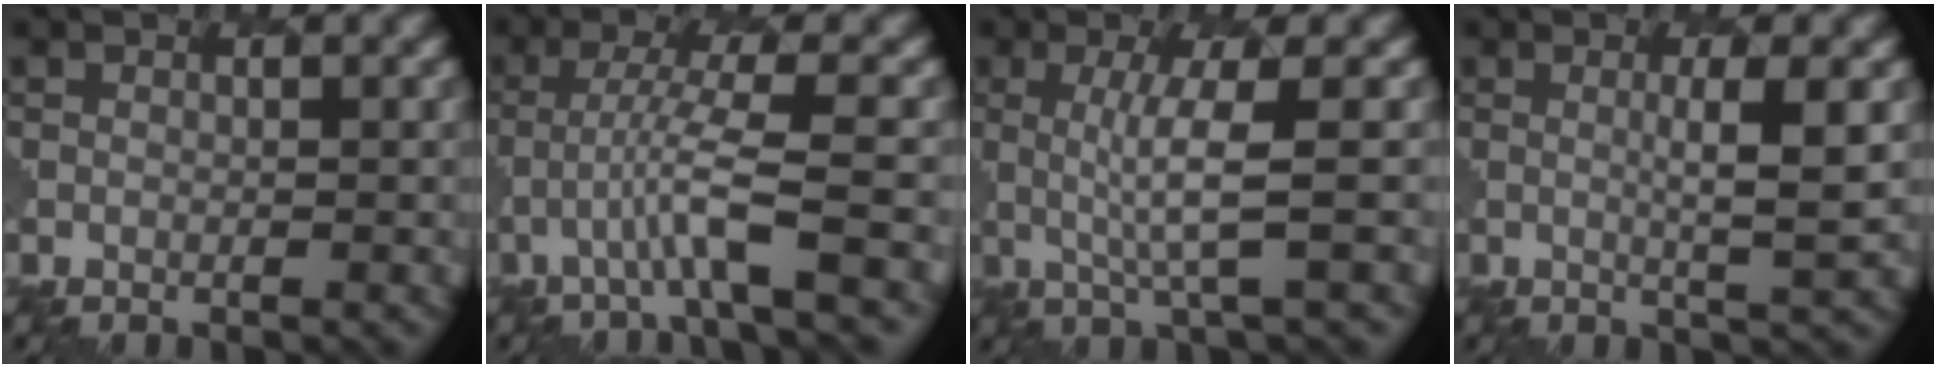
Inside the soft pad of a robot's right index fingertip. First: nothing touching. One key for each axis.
{"total": 3.7, "fx": -1.5, "fy": -0.2, "fz": 3.4, "tx": -0.070, "ty": 0.010, "tz": -0.037}
{"total": 3.8, "fx": 0.6, "fy": 0.4, "fz": 3.7, "tx": -0.077, "ty": -0.004, "tz": 0.013}
{"total": 3.3, "fx": 0.7, "fy": 0.5, "fz": 3.1, "tx": -0.049, "ty": -0.001, "tz": 0.010}